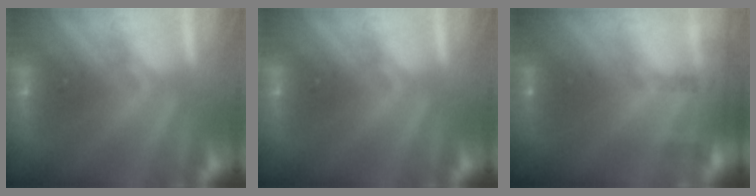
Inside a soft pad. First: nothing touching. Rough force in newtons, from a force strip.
{"total": 0.0}
{"total": 8.7}